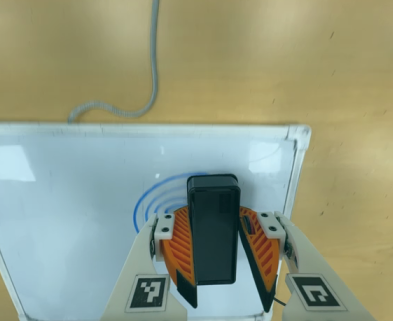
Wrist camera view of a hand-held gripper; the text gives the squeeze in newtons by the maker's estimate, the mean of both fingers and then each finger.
{"total": 11.7, "left": 13.3, "right": 10.2}